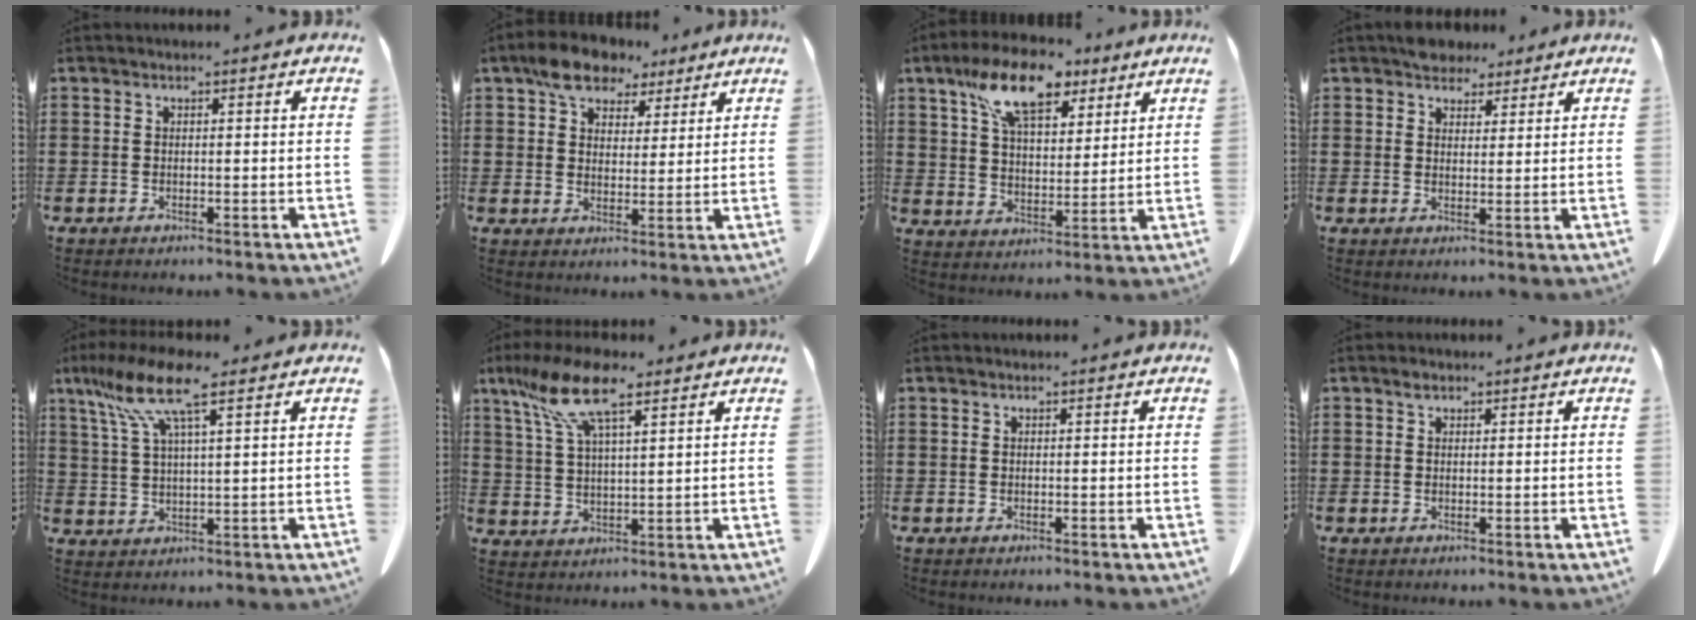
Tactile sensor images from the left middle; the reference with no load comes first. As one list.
[{"total": 7.4, "force": [5.8, 3.9, 2.6], "torque": [-0.067, -0.002, 0.108]}, {"total": 12.3, "force": [8.0, 5.3, 7.7], "torque": [-0.146, -0.012, 0.144]}, {"total": 4.3, "force": [3.7, 2.1, 0.9], "torque": [-0.021, 0.000, 0.072]}, {"total": 9.6, "force": [6.0, 1.5, 7.4], "torque": [-0.168, -0.017, 0.103]}, {"total": 11.0, "force": [7.3, 3.1, 7.6], "torque": [-0.175, -0.011, 0.131]}, {"total": 0.0}, {"total": 1.3, "force": [0.8, 0.8, 0.5], "torque": [-0.013, 0.002, 0.017]}]